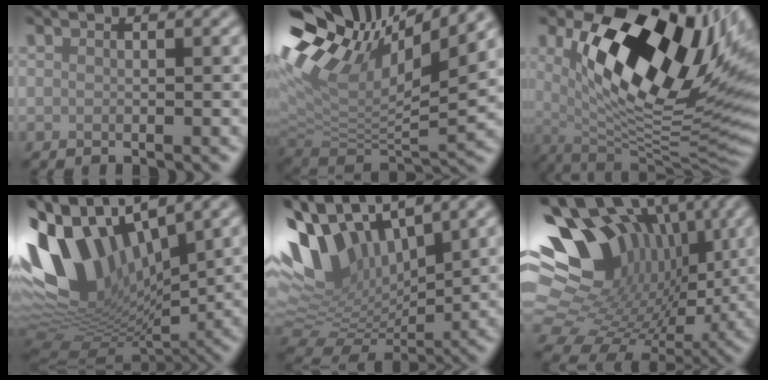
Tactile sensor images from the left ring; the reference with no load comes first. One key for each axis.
{"total": 14.7, "fx": 7.3, "fy": 6.1, "fz": 11.2, "tx": -0.224, "ty": 0.028, "tz": 0.140}
{"total": 17.6, "fx": 5.5, "fy": 8.3, "fz": 14.5, "tx": -0.219, "ty": -0.009, "tz": 0.091}
{"total": 12.2, "fx": 3.8, "fy": 7.5, "fz": 8.8, "tx": -0.199, "ty": 0.011, "tz": 0.069}
{"total": 11.3, "fx": 5.0, "fy": 6.4, "fz": 7.9, "tx": -0.172, "ty": 0.012, "tz": 0.090}
{"total": 15.5, "fx": 4.0, "fy": 11.0, "fz": 10.2, "tx": -0.182, "ty": 0.004, "tz": 0.090}